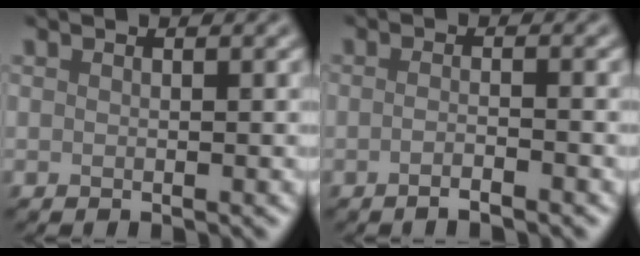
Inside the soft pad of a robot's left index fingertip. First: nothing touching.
{"total": 1.9, "force": [-1.0, 0.5, 1.5], "torque": [-0.017, -0.001, -0.024]}